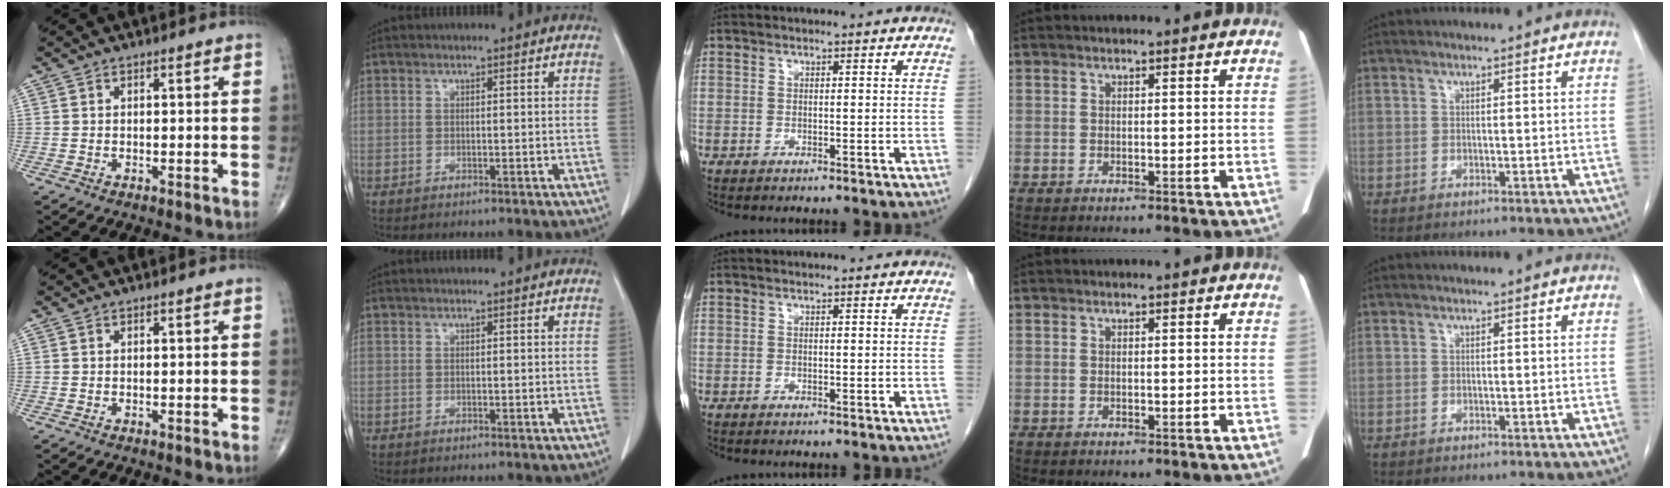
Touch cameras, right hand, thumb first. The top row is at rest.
{}